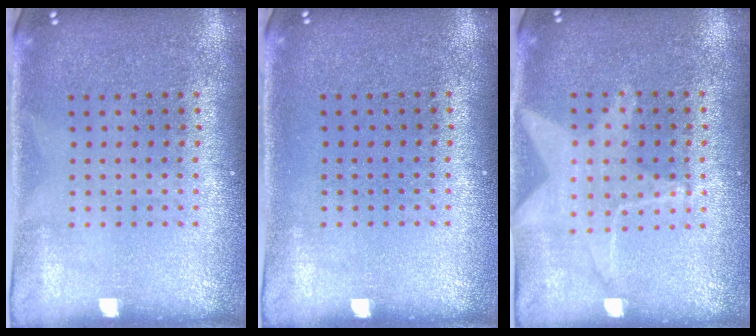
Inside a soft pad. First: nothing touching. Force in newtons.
{"total": 0.0}
{"total": 1.4, "press": 1.4, "slide": 0.4}